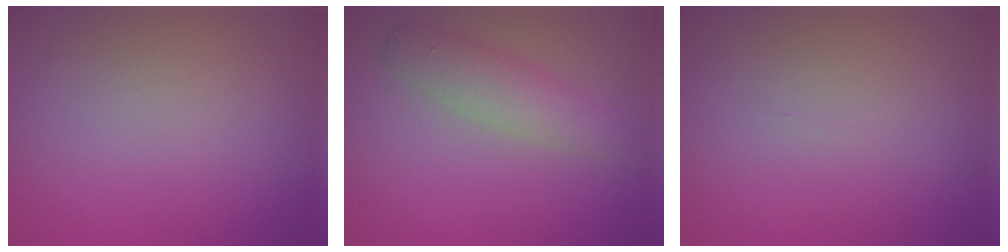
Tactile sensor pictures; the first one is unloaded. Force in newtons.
{"total": 3.3, "press": 3.3, "slide": 0.1}
{"total": 0.0}